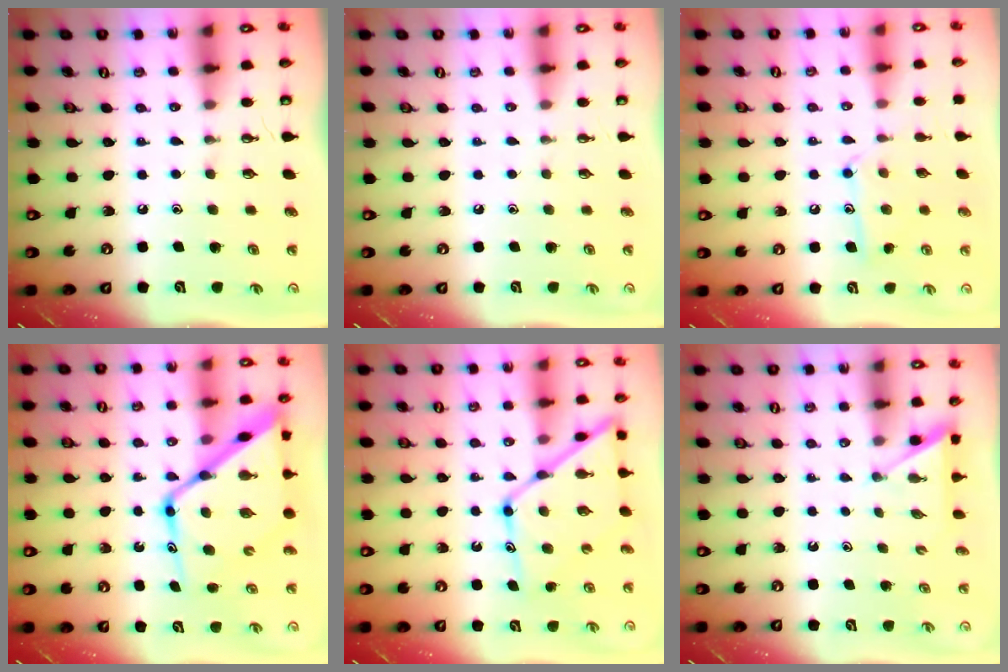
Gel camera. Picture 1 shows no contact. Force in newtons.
{"total": 0.0}
{"total": 10.7, "press": 10.6, "slide": 0.7}
{"total": 20.0, "press": 19.9, "slide": 2.0}
{"total": 14.8, "press": 14.7, "slide": 1.3}
{"total": 2.2, "press": 2.2, "slide": 0.2}